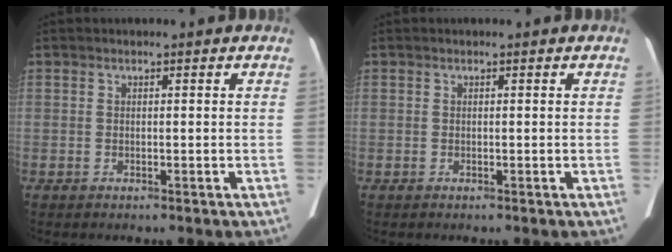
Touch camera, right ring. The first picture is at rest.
{"total": 0.0}